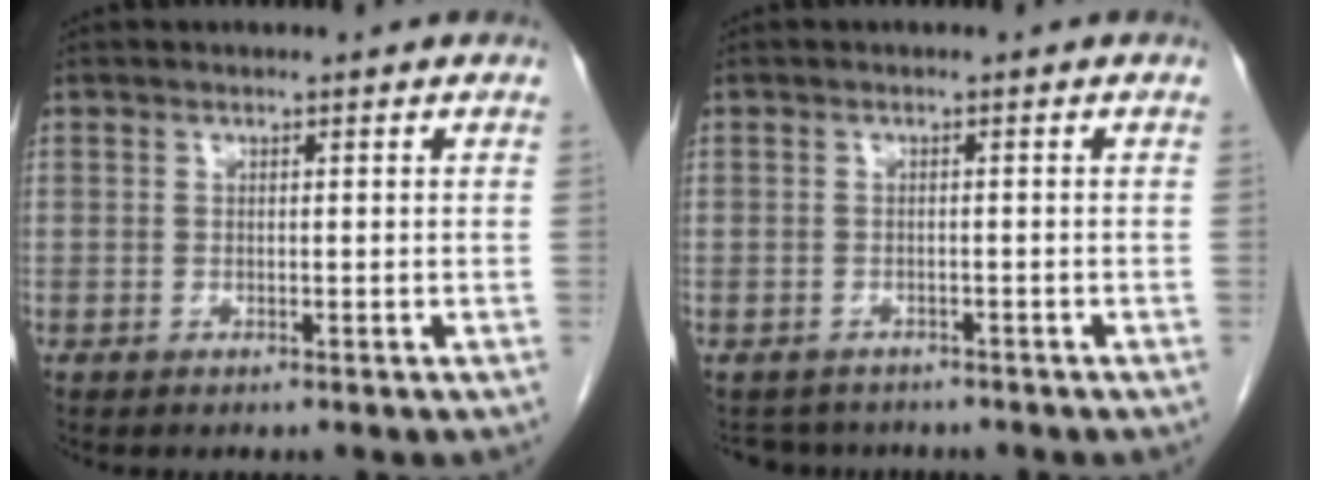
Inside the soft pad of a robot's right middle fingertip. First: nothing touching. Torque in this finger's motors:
{"motor_torque": [0.27, -0.24, -0.03, 0.01]}